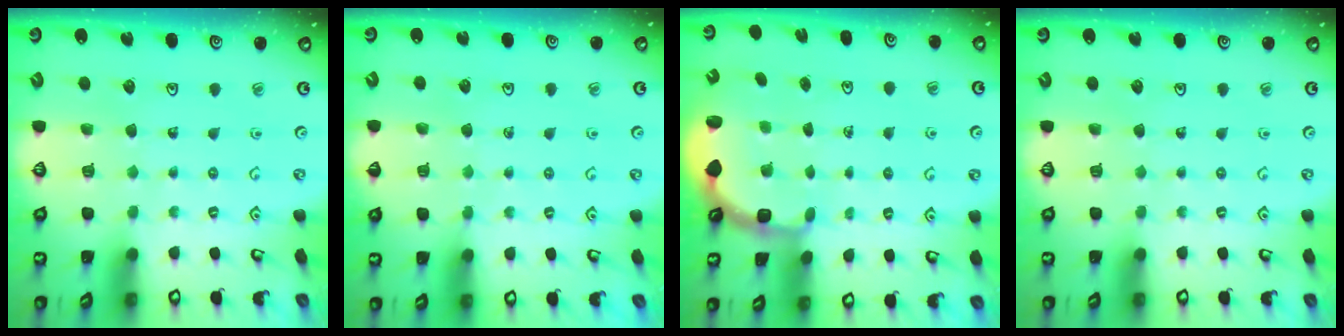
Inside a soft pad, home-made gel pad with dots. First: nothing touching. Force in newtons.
{"total": 2.7, "press": 2.7, "slide": 0.4}
{"total": 3.0, "press": 2.1, "slide": 2.2}
{"total": 0.0}